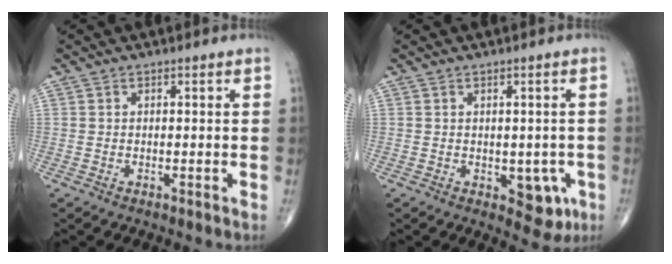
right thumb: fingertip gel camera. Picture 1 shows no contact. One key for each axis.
{"total": 5.7, "fx": -1.6, "fy": 3.4, "fz": 4.2, "tx": -0.017, "ty": 0.001, "tz": -0.012}